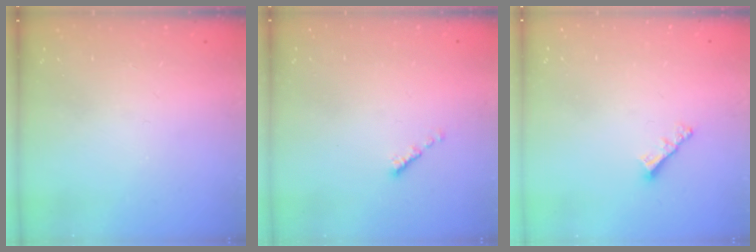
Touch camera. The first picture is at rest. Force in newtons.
{"total": 0.0}
{"total": 2.9, "press": 2.9, "slide": 0.3}